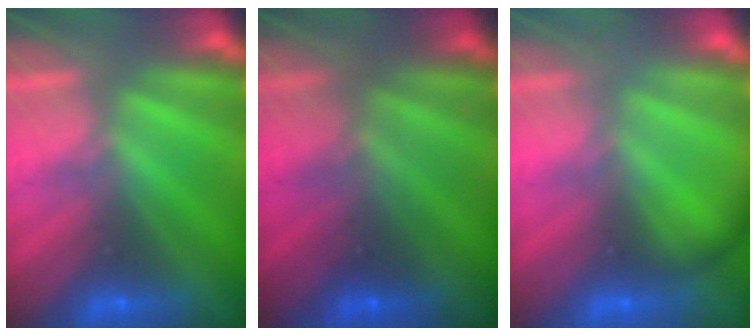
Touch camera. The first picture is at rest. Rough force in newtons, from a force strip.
{"total": 1.9}
{"total": 2.1}